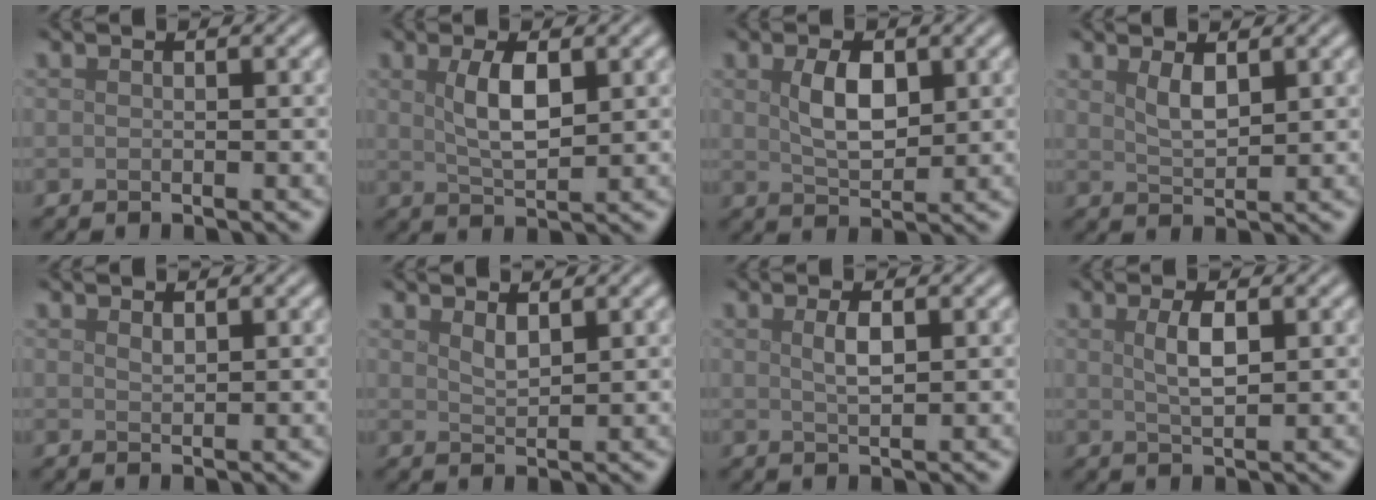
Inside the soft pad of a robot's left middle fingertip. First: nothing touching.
{"total": 3.6, "force": [1.1, 1.3, 3.2], "torque": [-0.066, 0.000, 0.023]}
{"total": 3.6, "force": [1.0, 1.9, 2.9], "torque": [-0.061, -0.001, 0.023]}
{"total": 2.1, "force": [1.2, 0.7, 1.5], "torque": [-0.032, -0.004, 0.026]}
{"total": 0.7, "force": [0.6, 0.2, 0.4], "torque": [-0.007, -0.003, 0.013]}
{"total": 1.5, "force": [1.1, 0.4, 0.9], "torque": [-0.019, -0.003, 0.023]}
{"total": 1.8, "force": [0.6, 0.5, 1.6], "torque": [-0.032, 0.000, 0.014]}
{"total": 2.5, "force": [0.7, 0.7, 2.2], "torque": [-0.044, 0.001, 0.016]}